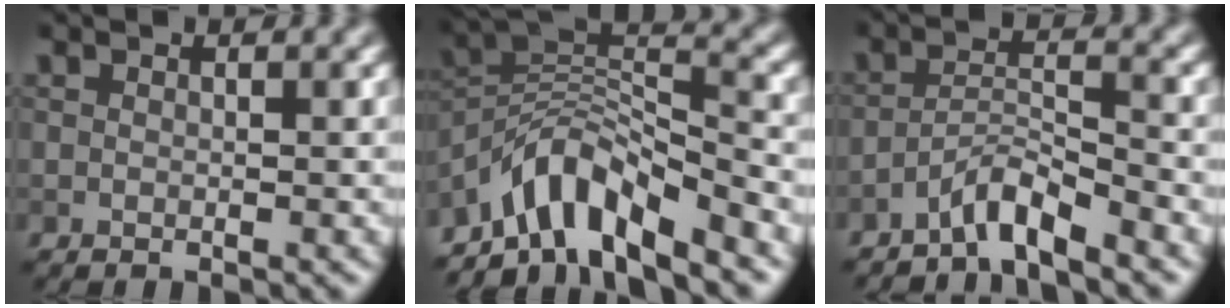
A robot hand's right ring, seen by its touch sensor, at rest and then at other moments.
{"total": 7.3, "force": [-5.6, 1.9, 4.3], "torque": [-0.058, 0.004, -0.111]}
{"total": 3.3, "force": [-2.8, 0.2, 1.7], "torque": [-0.026, 0.012, -0.060]}